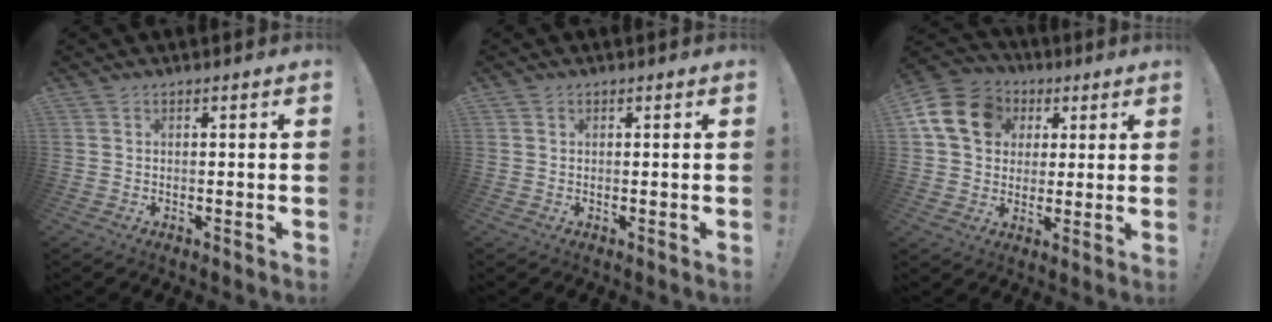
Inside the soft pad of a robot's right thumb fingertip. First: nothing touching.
{"total": 0.7, "force": [0.3, 0.6, 0.0], "torque": [0.009, -0.002, 0.005]}
{"total": 16.2, "force": [4.8, 12.9, 8.4], "torque": [-0.128, -0.005, 0.095]}